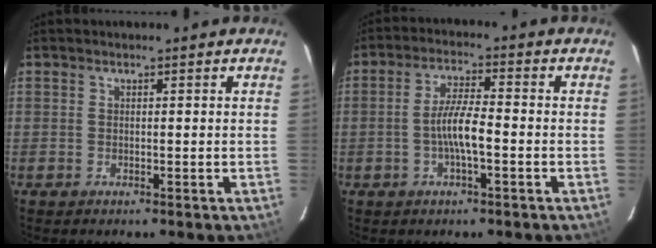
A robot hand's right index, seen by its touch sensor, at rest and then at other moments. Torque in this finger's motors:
{"motor_torque": [0.50, -0.24, 0.50, 0.15]}